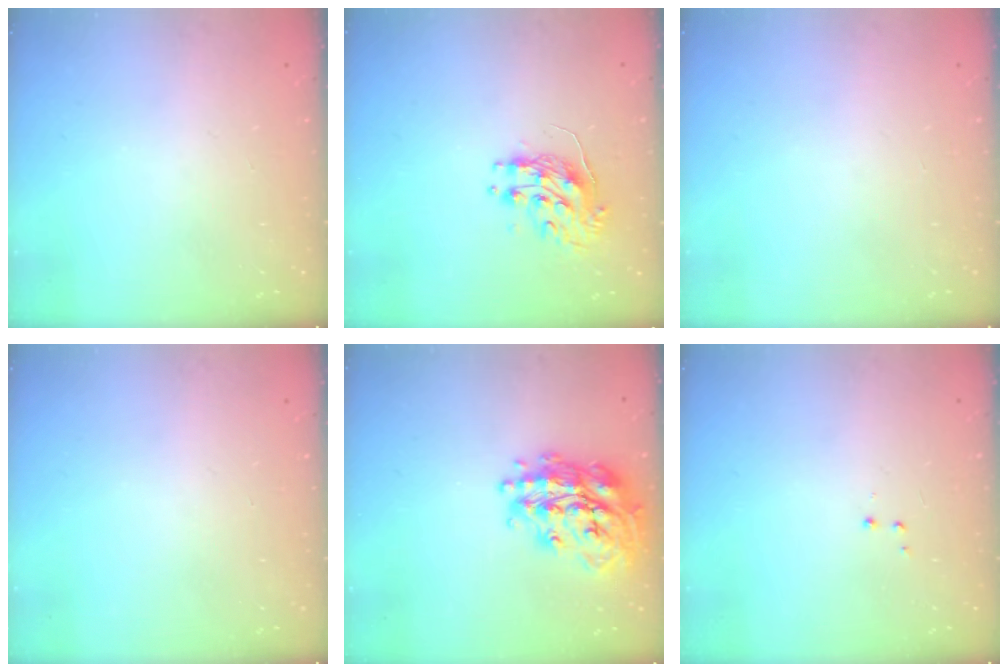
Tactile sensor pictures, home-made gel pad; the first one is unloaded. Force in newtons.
{"total": 9.2, "press": 9.2, "slide": 0.7}
{"total": 0.0}
{"total": 0.0}
{"total": 21.0, "press": 20.9, "slide": 1.5}
{"total": 2.9, "press": 2.8, "slide": 0.7}